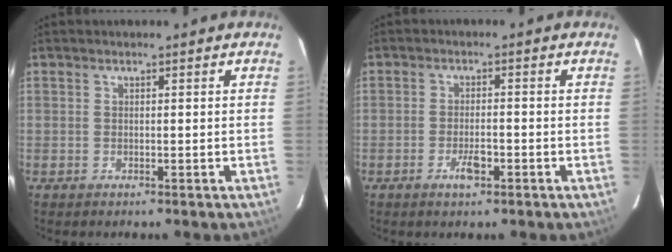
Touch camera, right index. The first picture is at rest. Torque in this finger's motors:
{"motor_torque": [0.38, -0.03, 0.05, 0.05]}